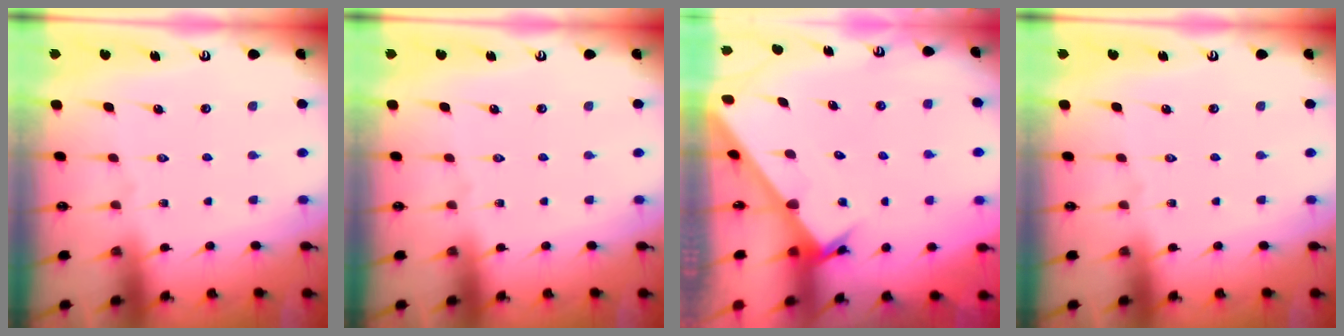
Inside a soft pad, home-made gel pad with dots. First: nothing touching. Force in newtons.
{"total": 0.0}
{"total": 2.8, "press": 2.8, "slide": 0.1}
{"total": 0.0}